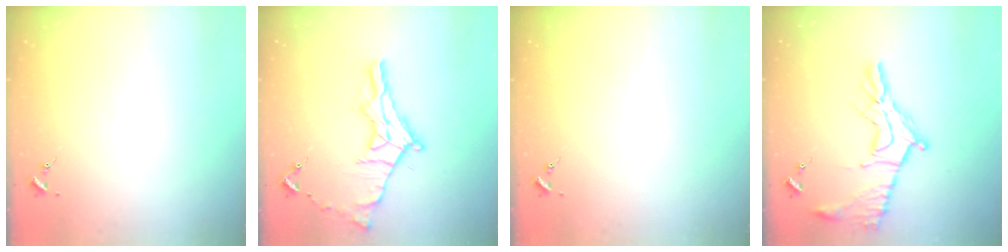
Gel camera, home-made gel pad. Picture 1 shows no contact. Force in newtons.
{"total": 13.4, "press": 13.4, "slide": 0.6}
{"total": 0.0}
{"total": 13.9, "press": 13.8, "slide": 0.9}